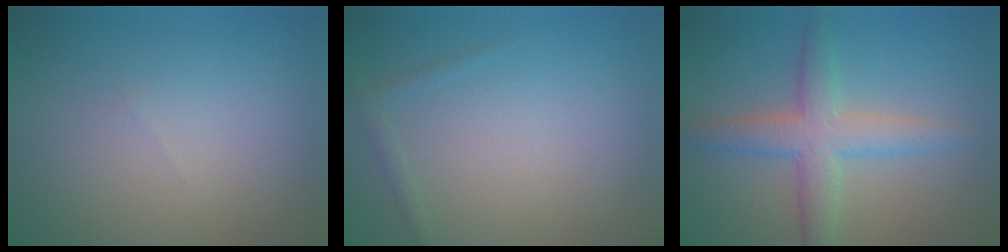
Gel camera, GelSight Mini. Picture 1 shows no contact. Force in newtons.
{"total": 0.8, "press": 0.8, "slide": 0.1}
{"total": 4.6, "press": 4.6, "slide": 0.1}